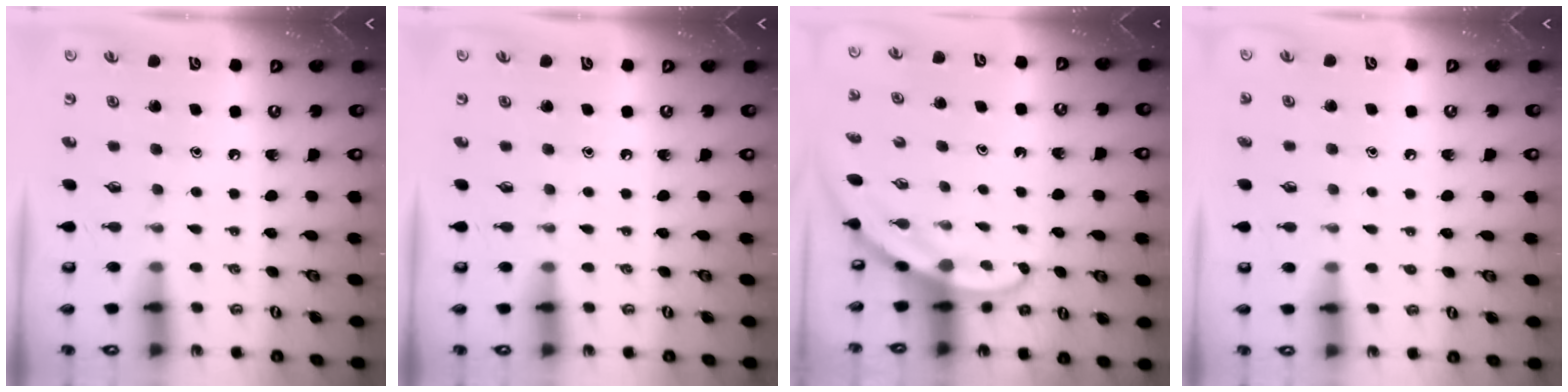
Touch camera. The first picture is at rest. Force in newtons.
{"total": 0.0}
{"total": 3.5, "press": 3.5, "slide": 0.1}
{"total": 2.1, "press": 2.1, "slide": 0.2}